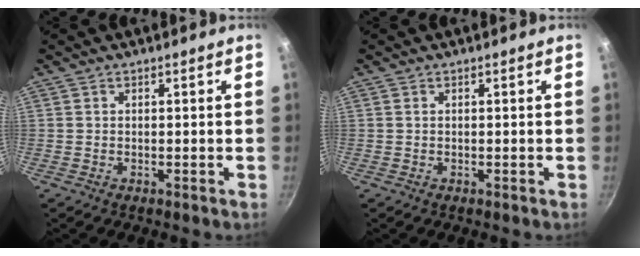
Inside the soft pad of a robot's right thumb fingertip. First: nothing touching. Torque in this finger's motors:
{"motor_torque": [-0.24, 0.11, 0.39, -0.05, 0.01]}